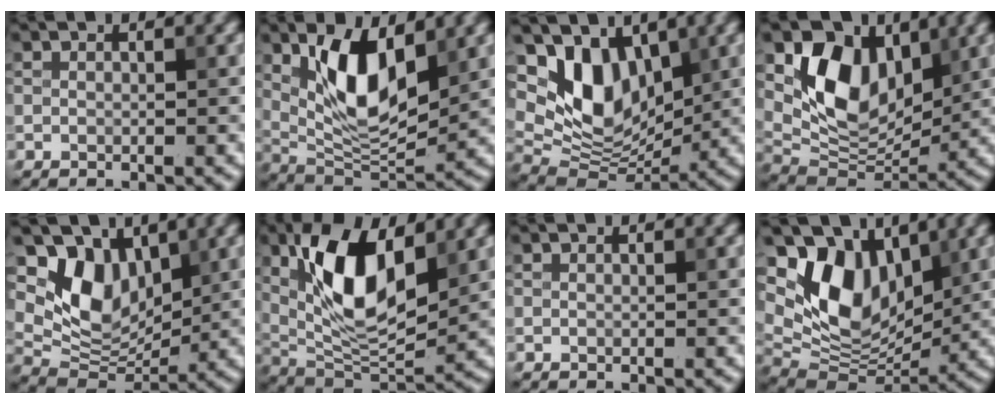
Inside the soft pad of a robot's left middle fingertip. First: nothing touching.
{"total": 7.8, "force": [2.7, 3.5, 6.5], "torque": [-0.120, -0.011, 0.051]}
{"total": 8.1, "force": [3.1, 5.2, 5.3], "torque": [-0.103, -0.015, 0.051]}
{"total": 8.7, "force": [3.0, 5.9, 5.6], "torque": [-0.099, -0.011, 0.053]}
{"total": 7.0, "force": [3.0, 4.7, 4.2], "torque": [-0.081, -0.014, 0.053]}
{"total": 9.6, "force": [3.1, 4.3, 8.0], "torque": [-0.148, -0.008, 0.052]}
{"total": 0.0}
{"total": 9.7, "force": [3.6, 6.2, 6.5], "torque": [-0.127, -0.011, 0.064]}